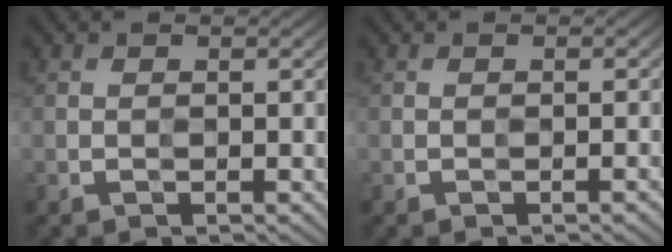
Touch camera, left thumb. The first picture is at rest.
{"total": 1.0, "force": [-0.9, -0.2, 0.5], "torque": [-0.005, 0.005, -0.011]}